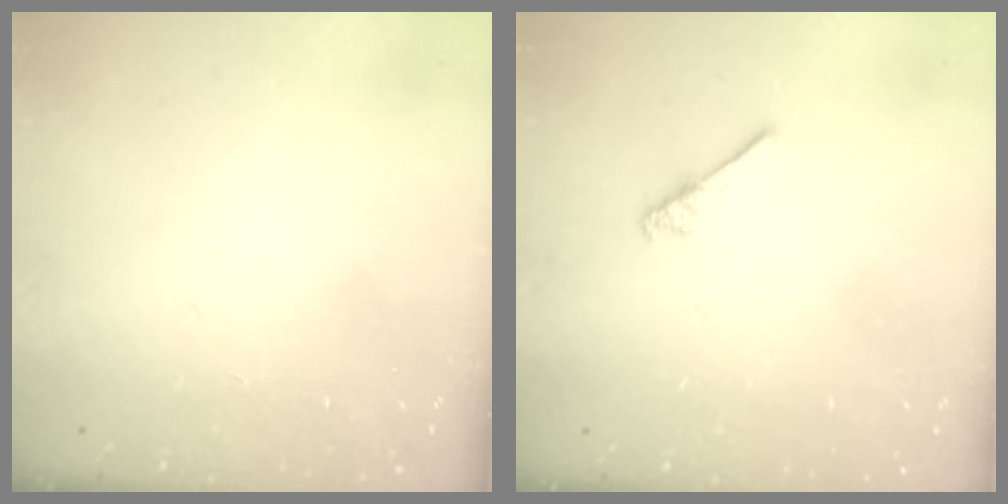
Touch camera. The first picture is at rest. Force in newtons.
{"total": 2.6, "press": 2.6, "slide": 0.3}